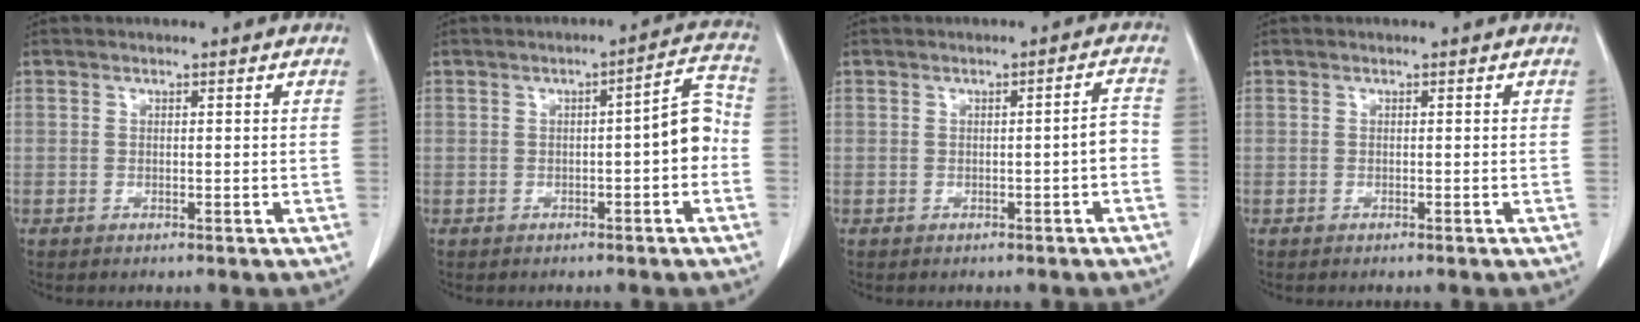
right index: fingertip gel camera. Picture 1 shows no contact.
{"total": 5.5, "force": [-0.9, 1.0, 5.3], "torque": [-0.062, 0.023, -0.016]}
{"total": 2.3, "force": [-0.8, 0.1, 2.2], "torque": [-0.024, 0.003, -0.014]}
{"total": 0.0}